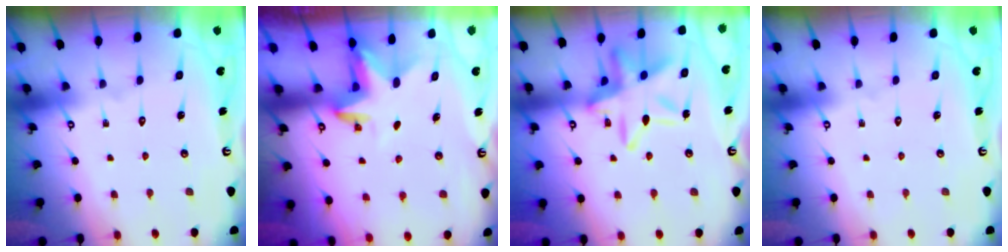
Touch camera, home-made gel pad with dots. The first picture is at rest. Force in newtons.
{"total": 3.2, "press": 3.2, "slide": 0.2}
{"total": 17.2, "press": 17.2, "slide": 1.4}
{"total": 0.0}